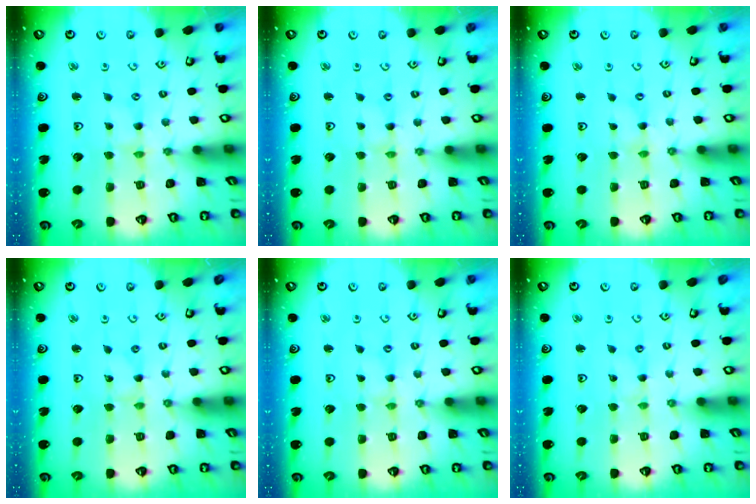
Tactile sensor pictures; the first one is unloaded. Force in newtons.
{"total": 0.0}
{"total": 0.0}
{"total": 0.0}
{"total": 0.0}
{"total": 0.0}